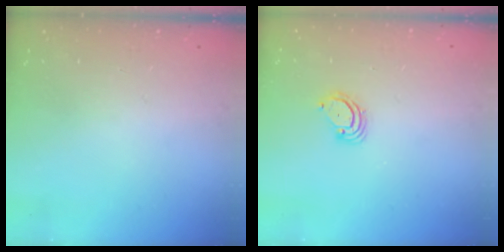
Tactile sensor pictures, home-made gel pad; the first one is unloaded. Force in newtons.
{"total": 3.5, "press": 3.5, "slide": 0.3}